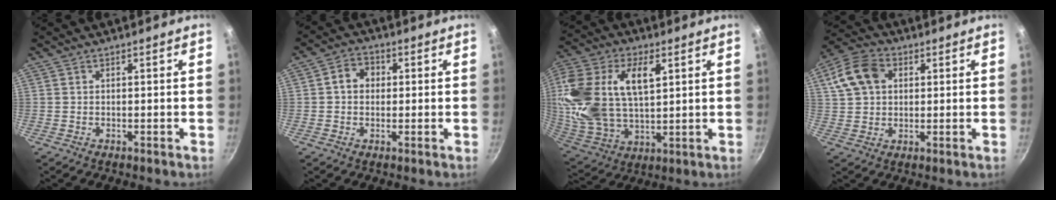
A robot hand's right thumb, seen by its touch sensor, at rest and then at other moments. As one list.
[{"total": 5.1, "force": [0.6, 4.2, 2.8], "torque": [-0.023, 0.011, 0.001]}, {"total": 23.5, "force": [6.6, 13.9, 17.8], "torque": [-0.369, -0.008, 0.127]}, {"total": 10.7, "force": [3.1, 7.9, 6.4], "torque": [-0.109, 0.011, 0.045]}]